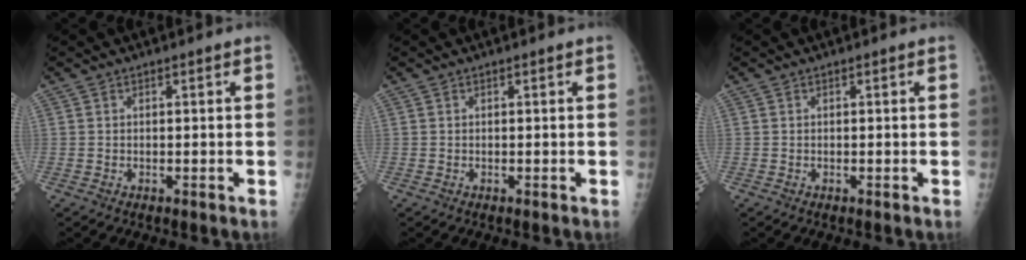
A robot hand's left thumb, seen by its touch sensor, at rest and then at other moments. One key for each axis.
{"total": 0.0}
{"total": 0.0}